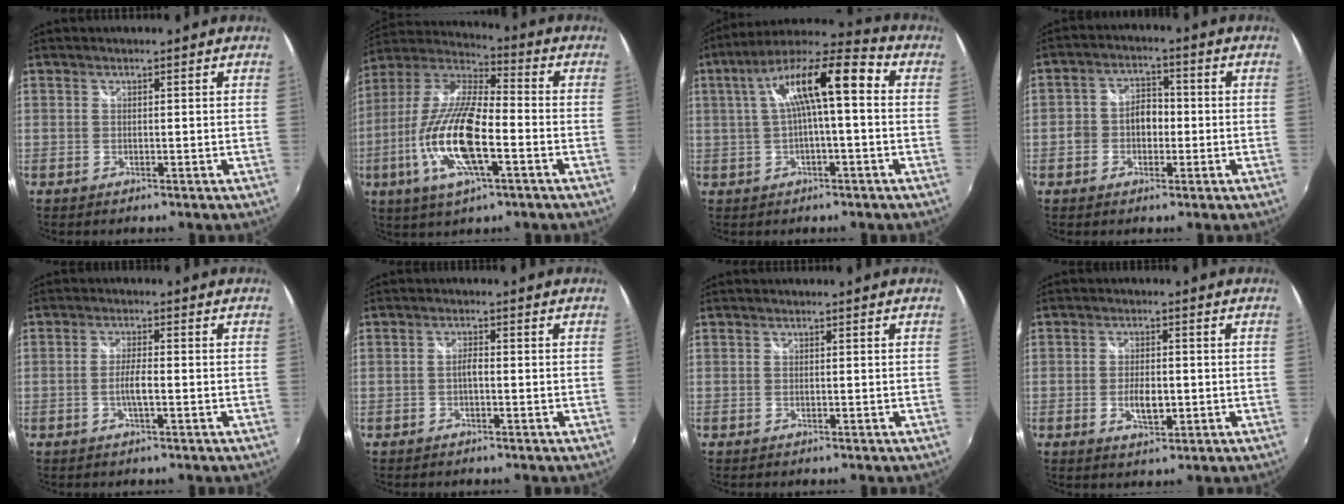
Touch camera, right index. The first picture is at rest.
{"total": 18.4, "force": [-5.7, 5.4, 16.7], "torque": [-0.342, -0.013, -0.116]}
{"total": 13.8, "force": [1.8, 3.1, 13.3], "torque": [-0.231, 0.034, 0.027]}
{"total": 5.7, "force": [-1.4, 4.5, 3.1], "torque": [-0.058, 0.016, -0.023]}
{"total": 3.1, "force": [-1.0, 0.2, 3.0], "torque": [-0.057, 0.001, -0.019]}
{"total": 1.6, "force": [-0.5, 0.5, 1.4], "torque": [-0.027, 0.005, -0.011]}
{"total": 0.0}
{"total": 4.8, "force": [-1.0, 2.3, 4.1], "torque": [-0.077, -0.002, -0.017]}